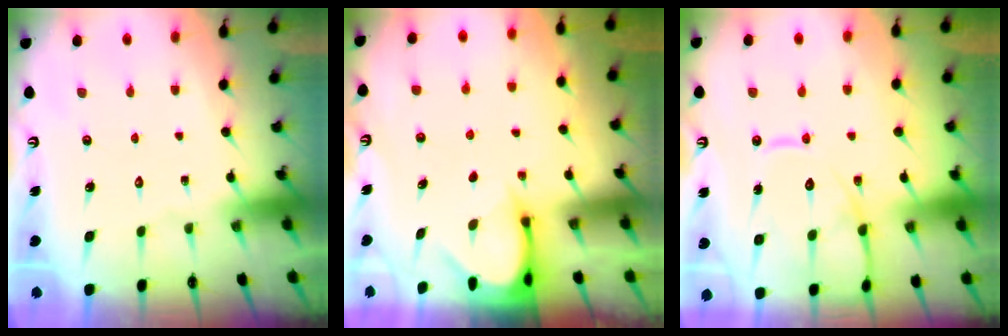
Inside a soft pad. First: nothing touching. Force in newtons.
{"total": 3.6, "press": 3.6, "slide": 0.2}
{"total": 13.3, "press": 13.2, "slide": 1.0}